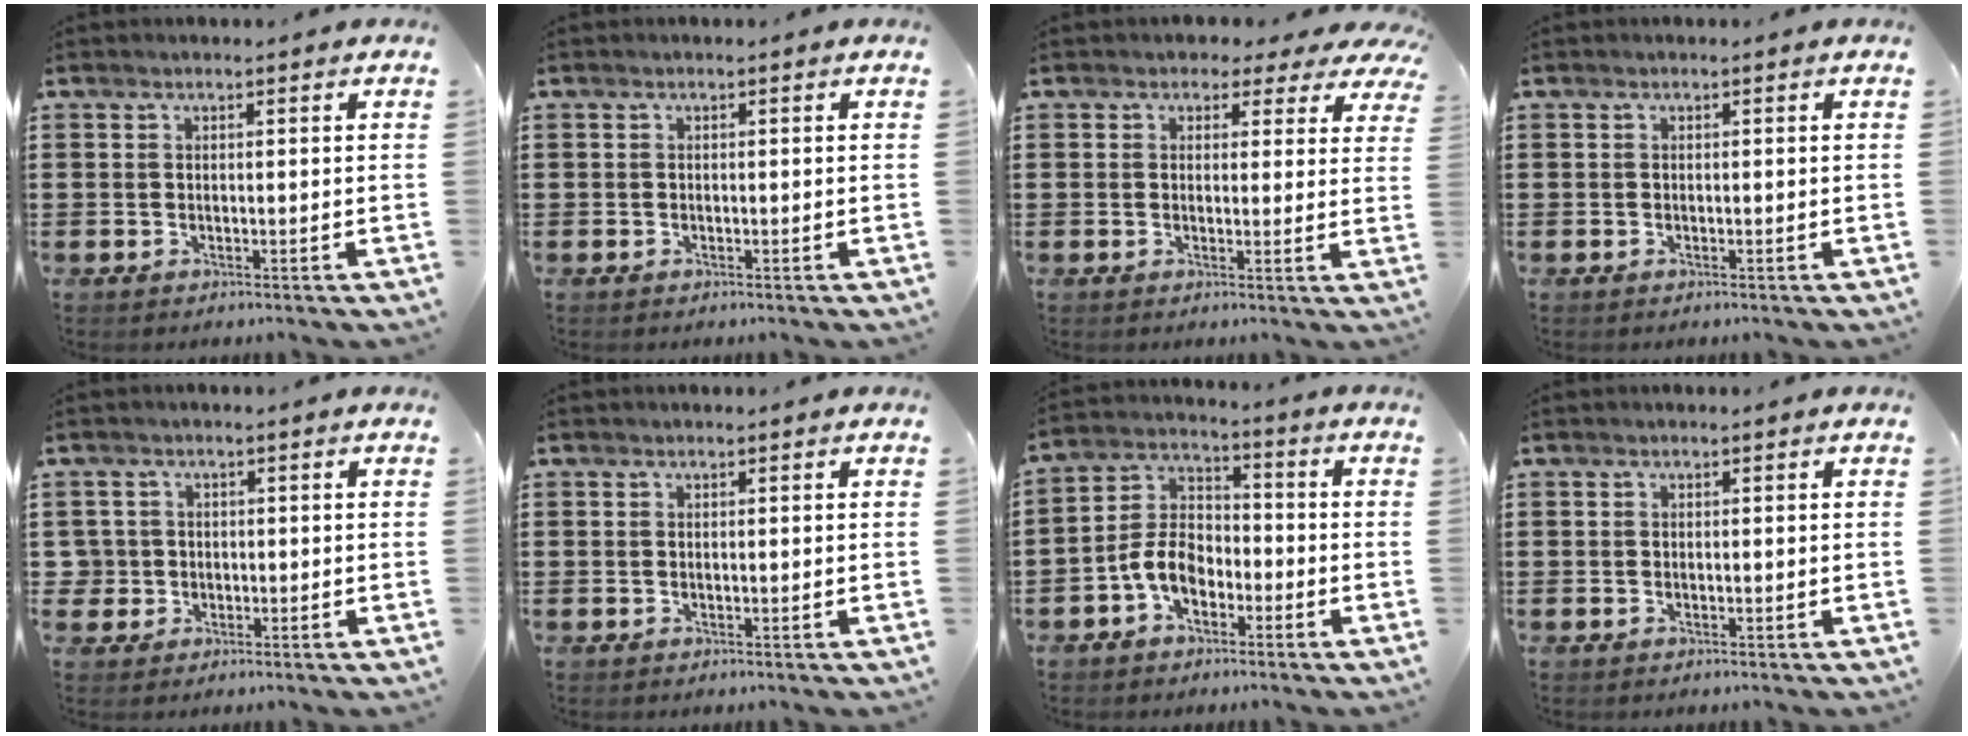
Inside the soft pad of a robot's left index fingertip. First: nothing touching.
{"total": 0.0}
{"total": 2.6, "force": [1.8, 1.7, 0.8], "torque": [-0.012, -0.004, 0.028]}
{"total": 0.0}
{"total": 2.5, "force": [-0.3, 2.5, 0.3], "torque": [-0.026, 0.003, -0.013]}
{"total": 0.0}
{"total": 6.5, "force": [-3.4, 4.0, 4.0], "torque": [-0.100, 0.010, -0.072]}
{"total": 0.0}